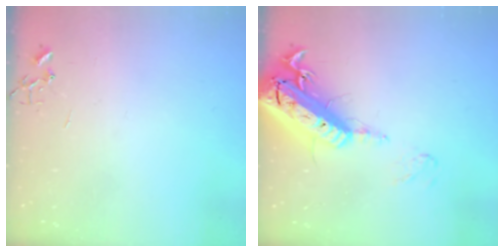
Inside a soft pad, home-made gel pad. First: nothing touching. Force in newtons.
{"total": 24.5, "press": 24.0, "slide": 5.1}